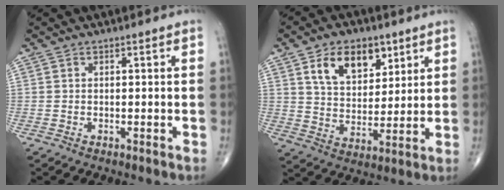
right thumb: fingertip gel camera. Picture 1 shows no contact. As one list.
[{"total": 12.1, "force": [6.0, 7.5, 7.4], "torque": [-0.090, -0.028, 0.108]}]